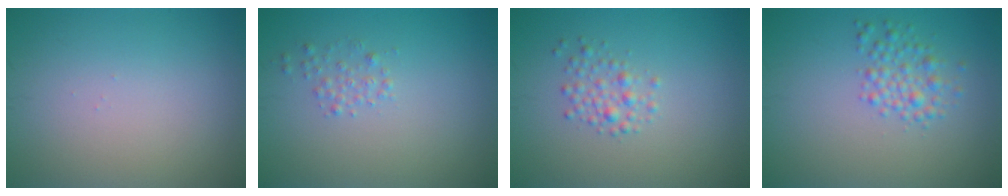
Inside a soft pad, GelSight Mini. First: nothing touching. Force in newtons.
{"total": 1.1, "press": 1.1, "slide": 0.0}
{"total": 1.8, "press": 1.8, "slide": 0.0}
{"total": 2.3, "press": 2.3, "slide": 0.0}